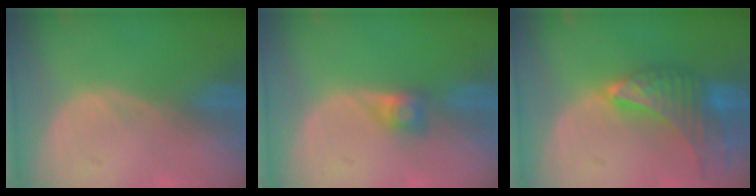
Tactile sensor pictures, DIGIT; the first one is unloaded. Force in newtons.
{"total": 2.7, "press": 2.5, "slide": 1.1}
{"total": 9.7, "press": 8.6, "slide": 4.5}